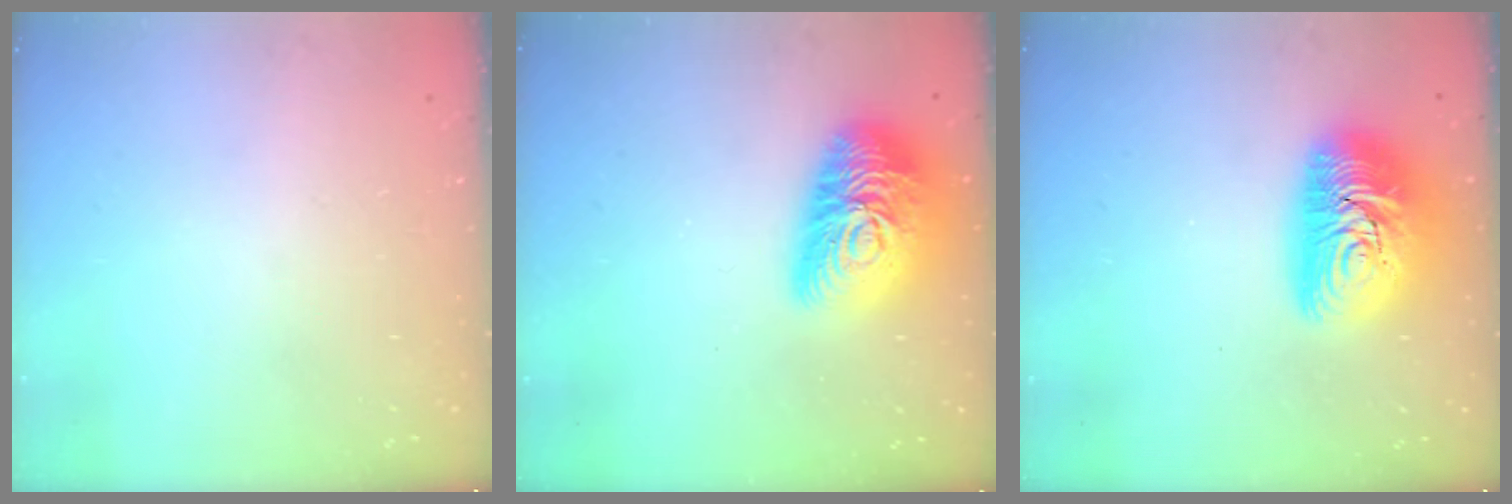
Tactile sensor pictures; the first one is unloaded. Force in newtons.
{"total": 18.7, "press": 18.6, "slide": 1.0}
{"total": 15.7, "press": 15.7, "slide": 1.1}